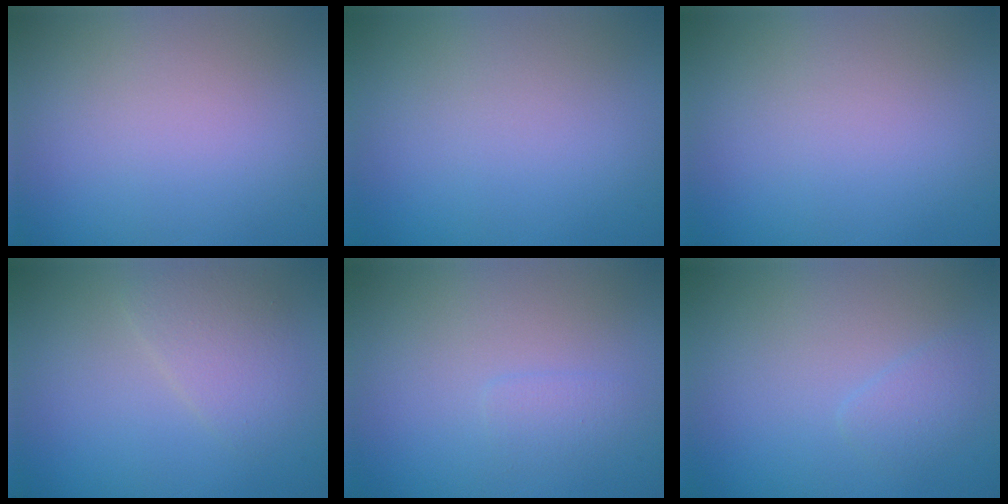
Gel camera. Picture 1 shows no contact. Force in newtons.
{"total": 0.0}
{"total": 0.0}
{"total": 2.5, "press": 2.5, "slide": 0.1}
{"total": 1.1, "press": 1.1, "slide": 0.1}
{"total": 1.3, "press": 1.3, "slide": 0.1}